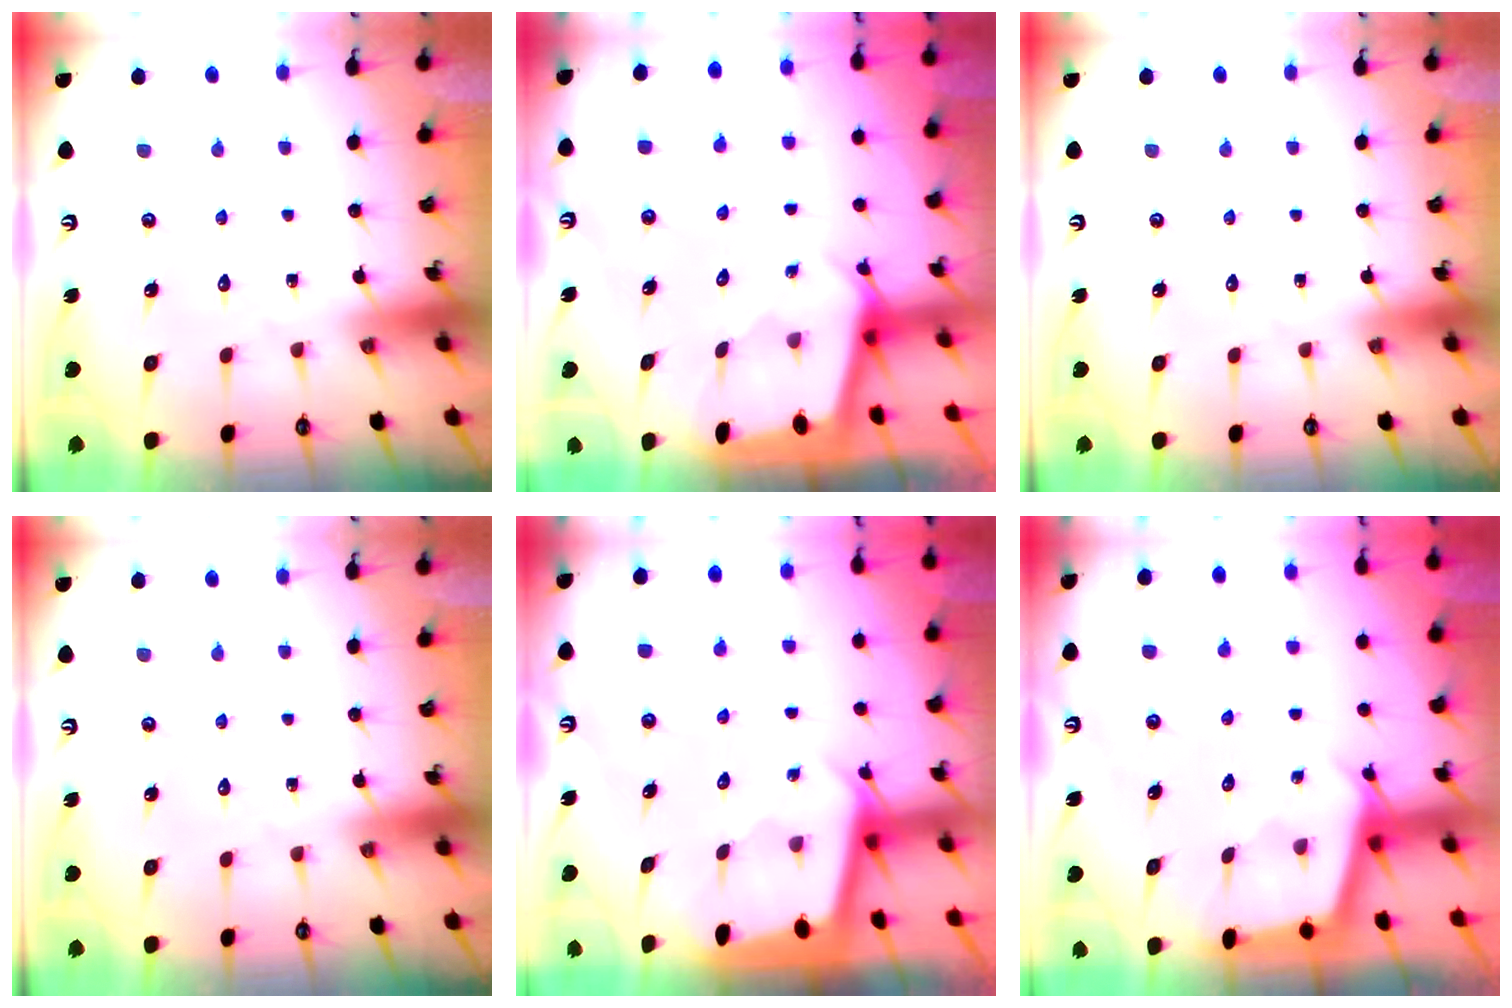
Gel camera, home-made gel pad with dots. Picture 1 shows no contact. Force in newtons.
{"total": 1.7, "press": 1.6, "slide": 0.2}
{"total": 0.0}
{"total": 0.0}
{"total": 2.2, "press": 2.1, "slide": 0.3}
{"total": 2.9, "press": 2.9, "slide": 0.3}